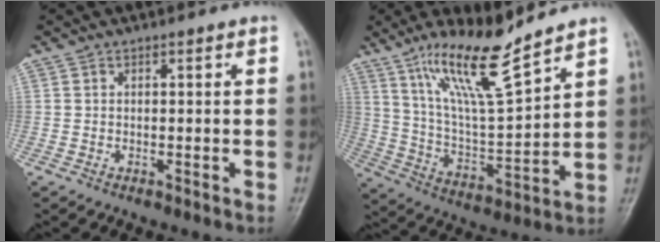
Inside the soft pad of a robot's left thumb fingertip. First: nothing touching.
{"total": 14.9, "force": [10.8, 1.9, 10.1], "torque": [-0.177, -0.068, 0.212]}